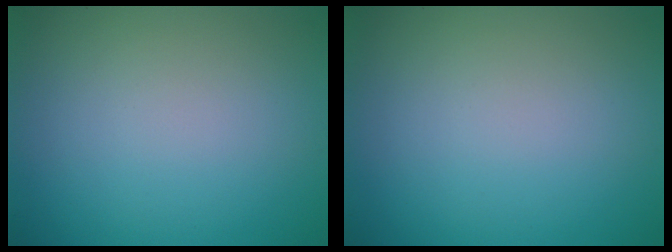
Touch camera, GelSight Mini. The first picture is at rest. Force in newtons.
{"total": 0.0}